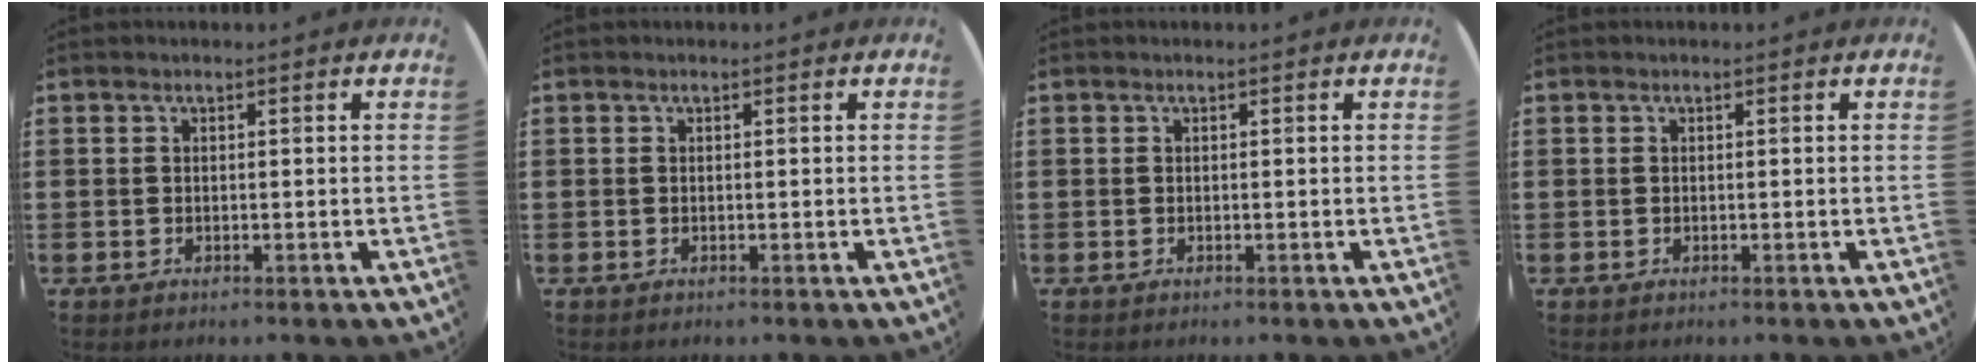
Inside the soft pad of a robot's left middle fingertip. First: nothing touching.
{"total": 0.0}
{"total": 0.0}
{"total": 0.0}